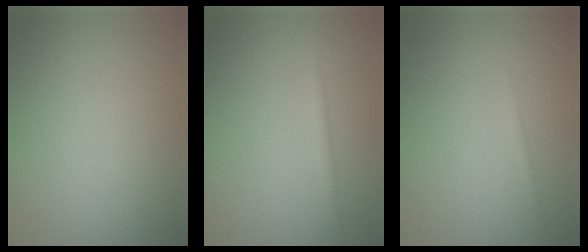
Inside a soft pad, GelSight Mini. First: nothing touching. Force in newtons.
{"total": 1.2, "press": 1.2, "slide": 0.1}
{"total": 0.6, "press": 0.6, "slide": 0.0}